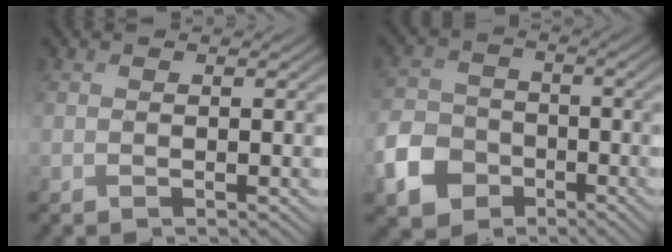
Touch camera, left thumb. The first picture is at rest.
{"total": 7.4, "force": [-3.8, 5.5, 3.2], "torque": [-0.081, -0.009, -0.089]}